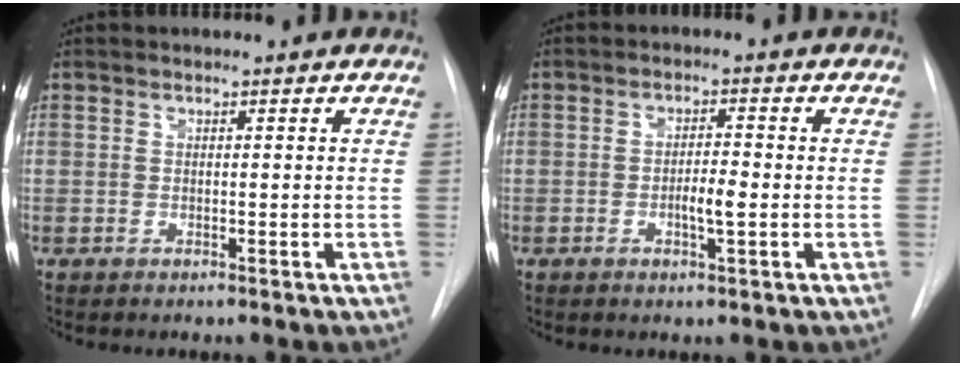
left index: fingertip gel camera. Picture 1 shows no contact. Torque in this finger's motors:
{"motor_torque": [0.30, 0.38, 0.07, 0.02]}